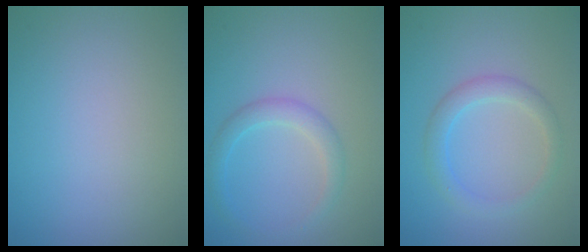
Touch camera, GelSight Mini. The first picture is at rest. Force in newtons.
{"total": 2.1, "press": 2.1, "slide": 0.1}
{"total": 2.3, "press": 2.3, "slide": 0.1}